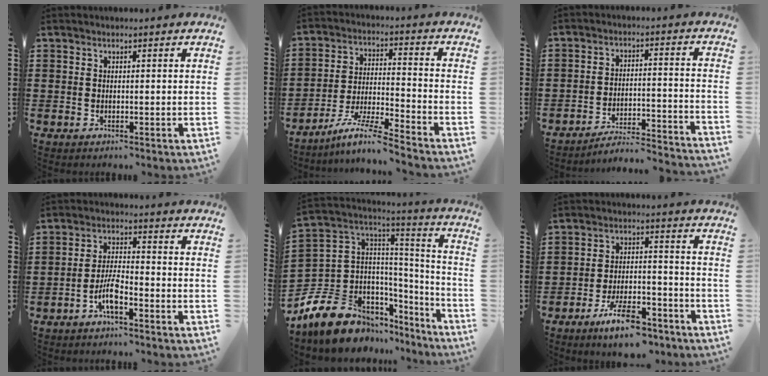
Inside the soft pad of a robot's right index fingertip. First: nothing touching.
{"total": 7.8, "force": [-6.6, -0.4, 4.1], "torque": [-0.092, -0.011, -0.132]}
{"total": 4.4, "force": [-4.1, 0.1, 1.4], "torque": [-0.037, -0.012, -0.088]}
{"total": 5.0, "force": [-2.9, 1.2, 3.9], "torque": [-0.101, -0.006, -0.060]}
{"total": 12.4, "force": [-8.6, 8.1, 3.7], "torque": [-0.106, 0.017, -0.153]}
{"total": 8.7, "force": [-6.7, 2.3, 5.1], "torque": [-0.093, 0.018, -0.123]}